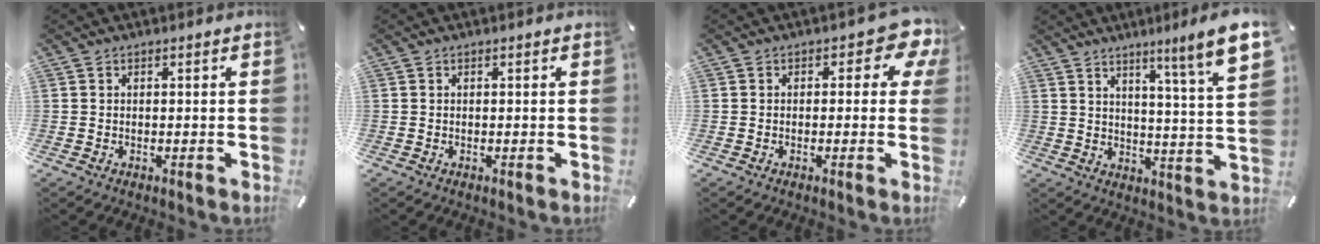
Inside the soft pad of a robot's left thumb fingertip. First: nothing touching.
{"total": 0.0}
{"total": 6.3, "force": [2.1, 3.4, 4.9], "torque": [-0.057, -0.008, 0.030]}
{"total": 11.0, "force": [7.7, -0.4, 7.9], "torque": [-0.115, -0.063, 0.114]}